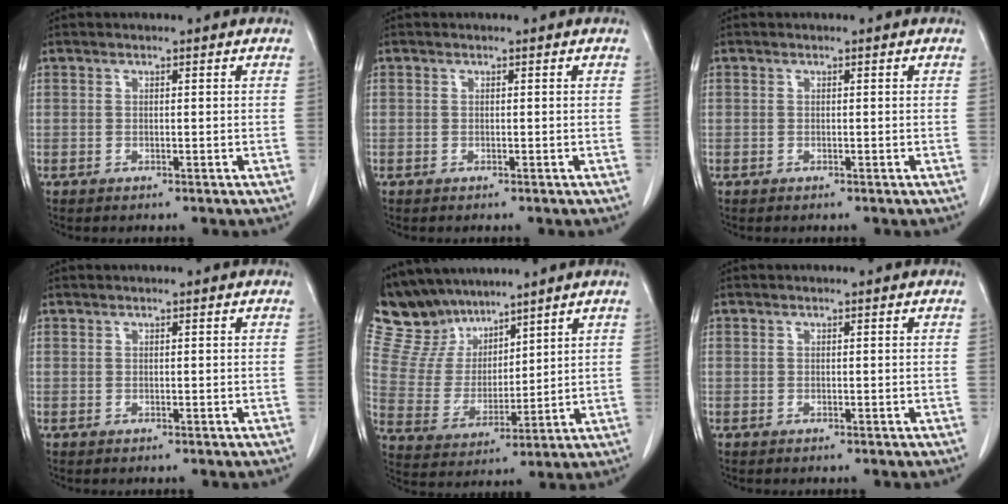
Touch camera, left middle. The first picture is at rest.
{"total": 0.0}
{"total": 0.0}
{"total": 0.0}
{"total": 10.9, "force": [9.7, 4.8, 1.8], "torque": [-0.055, 0.021, 0.200]}
{"total": 0.0}